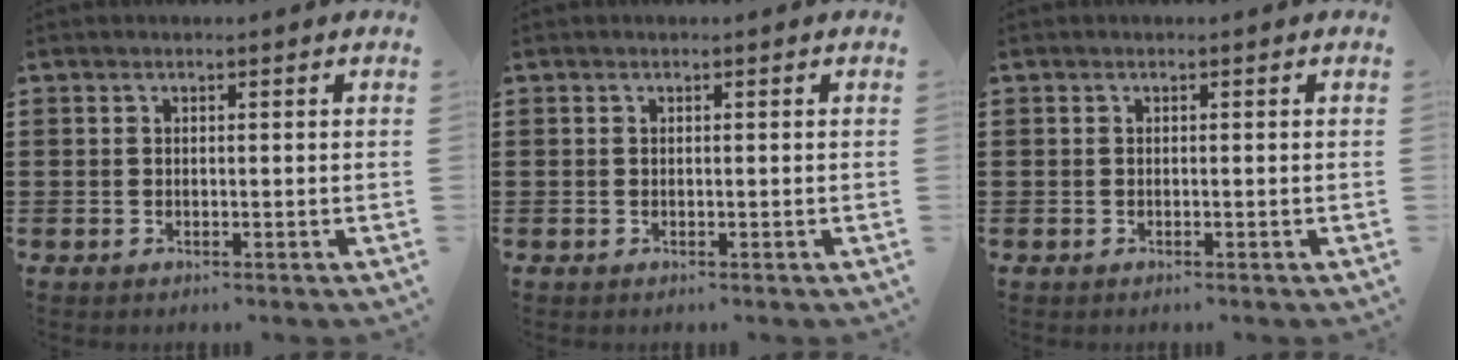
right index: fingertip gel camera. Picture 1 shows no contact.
{"total": 0.0}
{"total": 0.0}